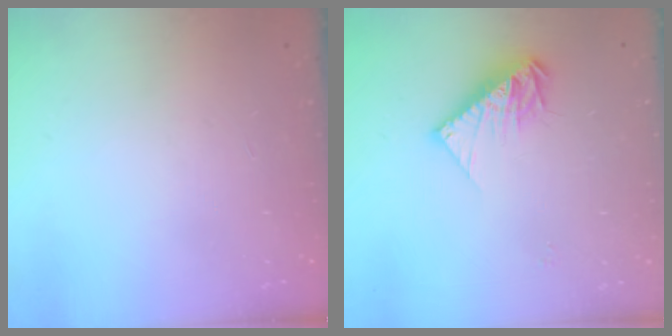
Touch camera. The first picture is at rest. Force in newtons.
{"total": 9.8, "press": 9.7, "slide": 0.7}